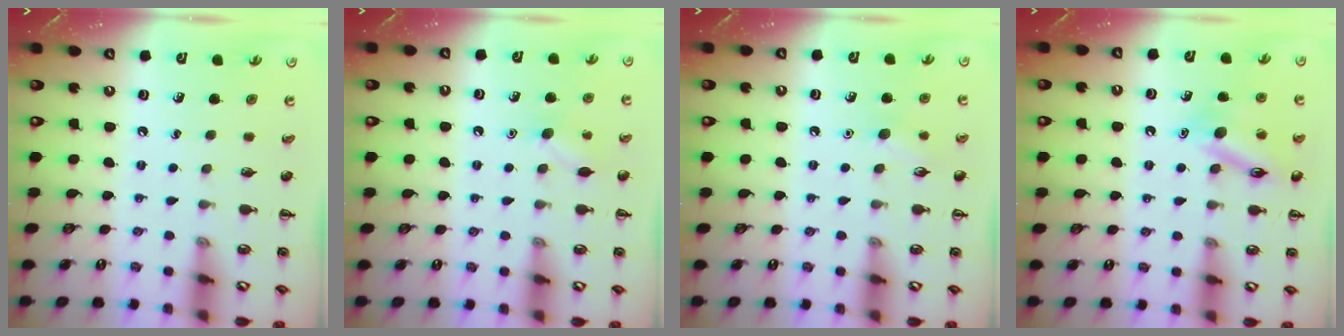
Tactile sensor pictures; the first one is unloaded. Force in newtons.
{"total": 7.8, "press": 7.6, "slide": 1.9}
{"total": 6.9, "press": 6.7, "slide": 1.7}
{"total": 13.7, "press": 13.7, "slide": 1.0}